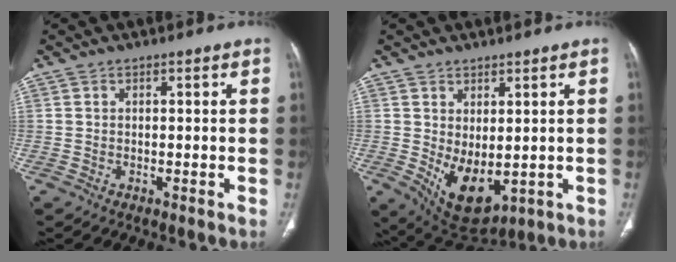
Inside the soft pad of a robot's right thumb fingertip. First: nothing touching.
{"total": 9.2, "force": [-0.6, 5.1, 7.6], "torque": [-0.110, -0.013, 0.019]}